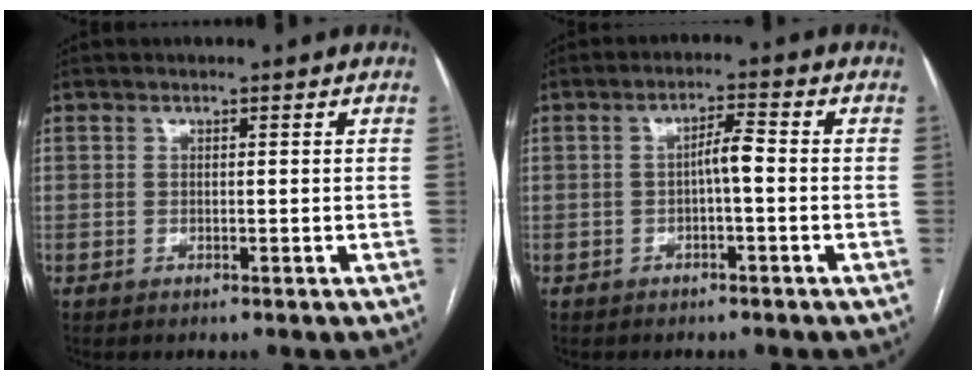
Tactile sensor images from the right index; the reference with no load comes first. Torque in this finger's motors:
{"motor_torque": [0.61, -0.14, 0.28, 0.08]}